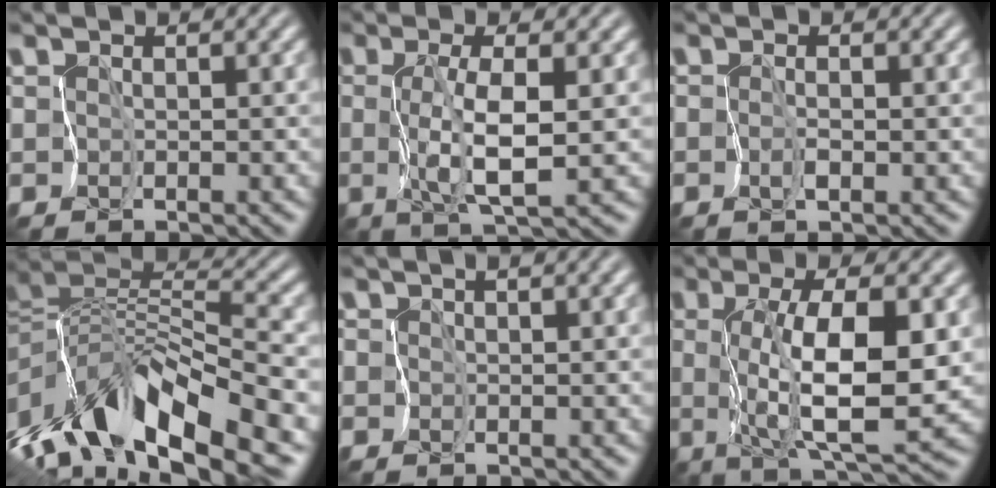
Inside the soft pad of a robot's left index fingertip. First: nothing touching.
{"total": 3.8, "force": [0.0, 0.2, 3.8], "torque": [-0.082, -0.003, 0.002]}
{"total": 0.8, "force": [-0.5, 0.2, 0.6], "torque": [-0.015, -0.004, -0.008]}
{"total": 11.4, "force": [-3.5, 4.5, 9.9], "torque": [-0.188, 0.006, -0.054]}
{"total": 2.5, "force": [0.8, 1.0, 2.1], "torque": [-0.031, 0.002, 0.010]}
{"total": 7.6, "force": [0.2, 1.5, 7.4], "torque": [-0.123, -0.008, 0.007]}